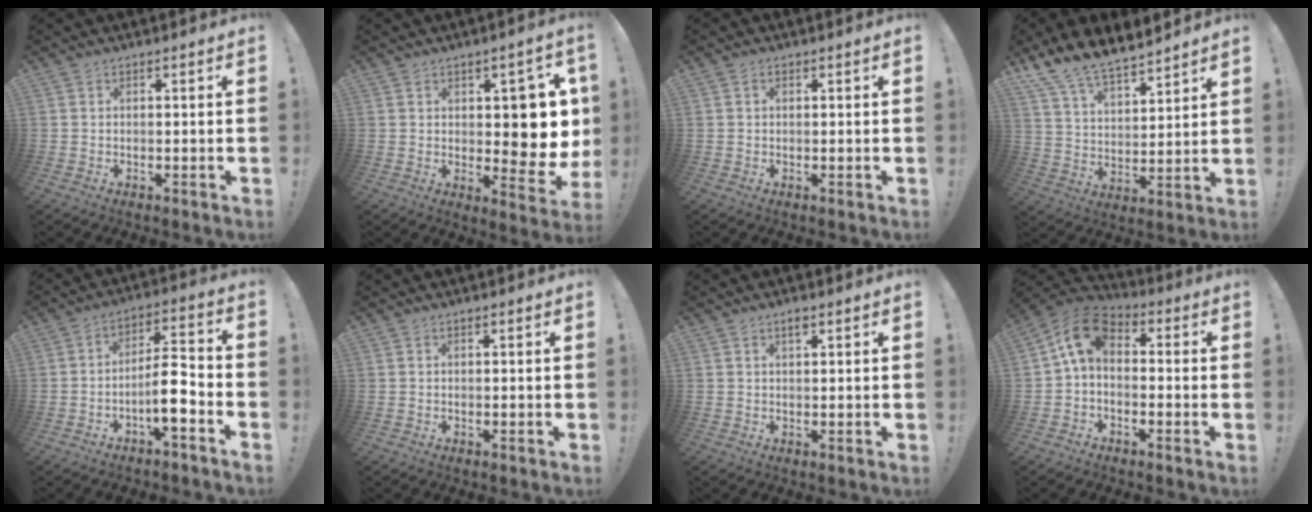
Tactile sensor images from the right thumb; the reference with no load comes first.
{"total": 8.2, "force": [1.8, 4.8, 6.4], "torque": [-0.073, -0.017, 0.038]}
{"total": 0.8, "force": [0.2, 0.6, 0.4], "torque": [-0.007, 0.003, 0.004]}
{"total": 11.2, "force": [10.4, 2.9, 3.2], "torque": [-0.075, -0.083, 0.192]}
{"total": 10.4, "force": [-4.4, 2.9, 8.9], "torque": [-0.147, 0.022, -0.079]}
{"total": 0.0}
{"total": 1.6, "force": [1.1, 0.6, 1.1], "torque": [-0.016, -0.001, 0.017]}
{"total": 9.3, "force": [1.1, 5.9, 7.2], "torque": [-0.134, 0.011, 0.024]}